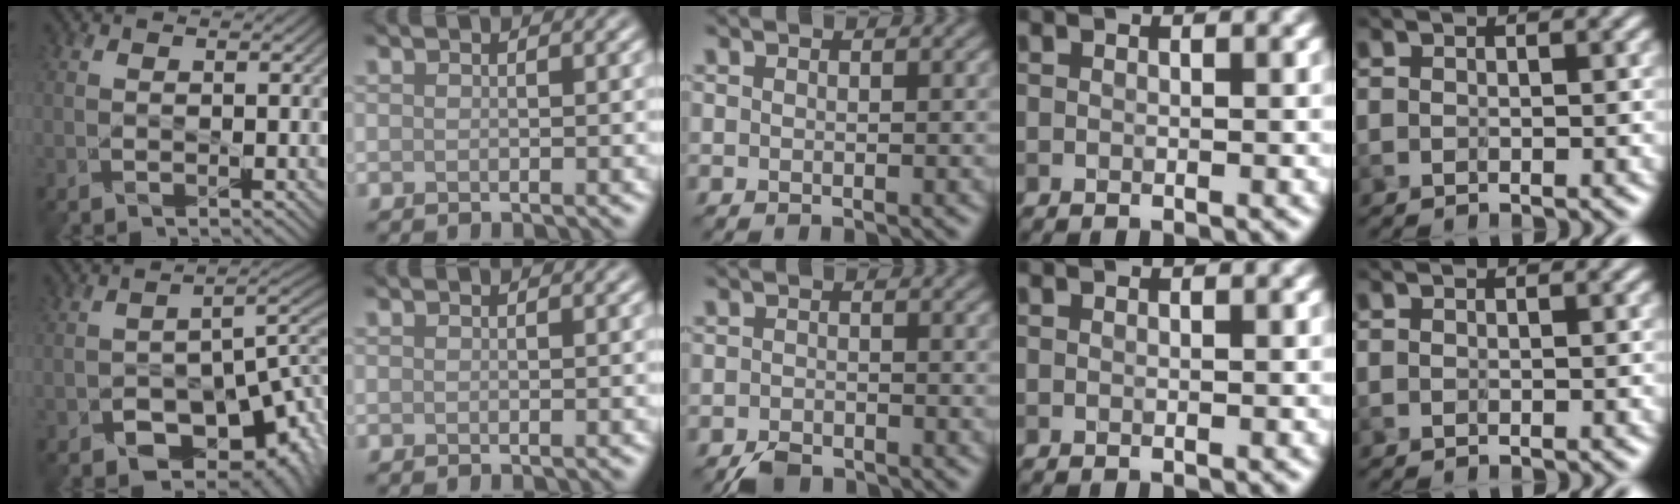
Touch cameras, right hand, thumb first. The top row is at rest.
{"thumb": {"total": 12.0, "force": [-5.3, 7.1, 8.0], "torque": [-0.112, -0.034, -0.068]}, "middle": {"total": 2.3, "force": [-1.9, 0.9, 0.8], "torque": [-0.015, 0.000, -0.039]}}